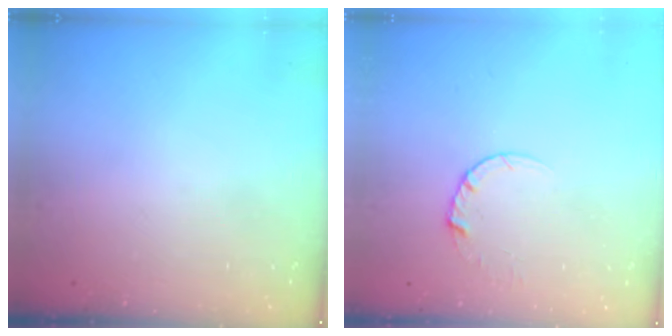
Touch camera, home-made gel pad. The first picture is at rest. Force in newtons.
{"total": 2.7, "press": 2.7, "slide": 0.2}